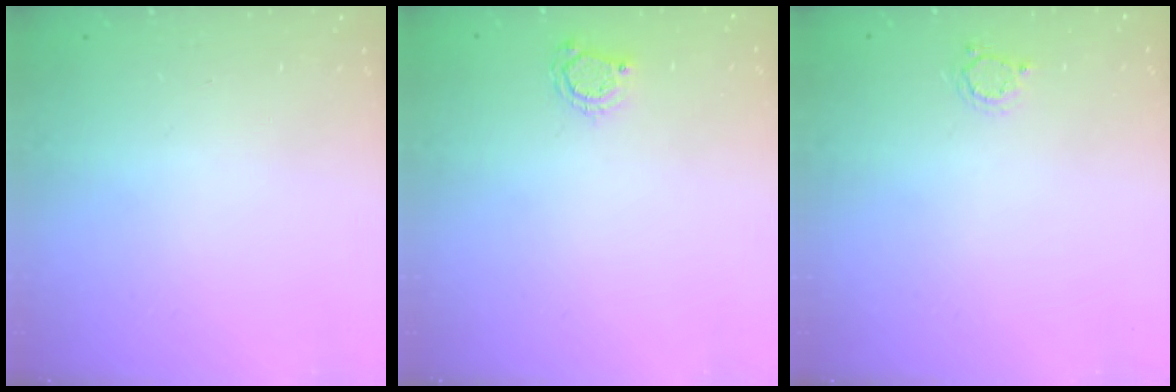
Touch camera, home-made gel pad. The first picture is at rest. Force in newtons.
{"total": 4.3, "press": 4.2, "slide": 0.5}
{"total": 2.6, "press": 2.6, "slide": 0.3}